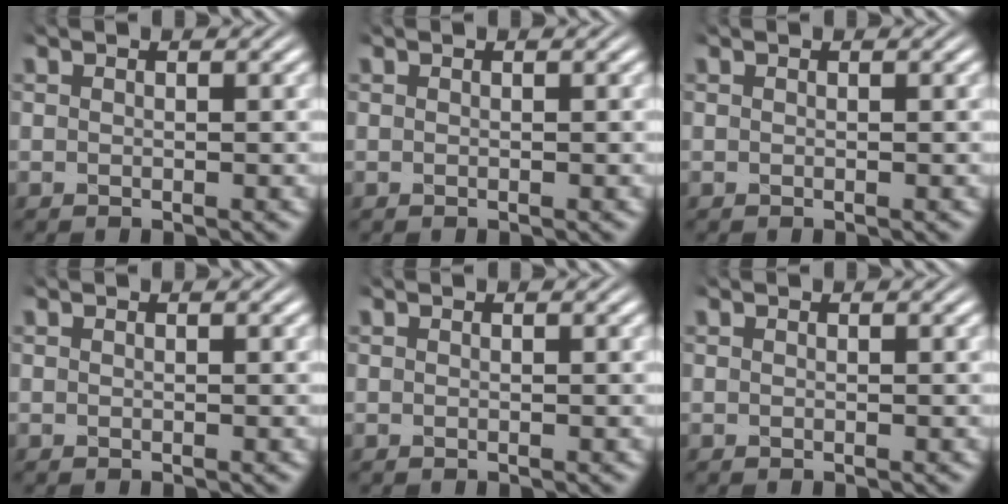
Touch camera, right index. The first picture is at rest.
{"total": 0.0}
{"total": 0.0}
{"total": 0.0}
{"total": 0.0}
{"total": 0.0}